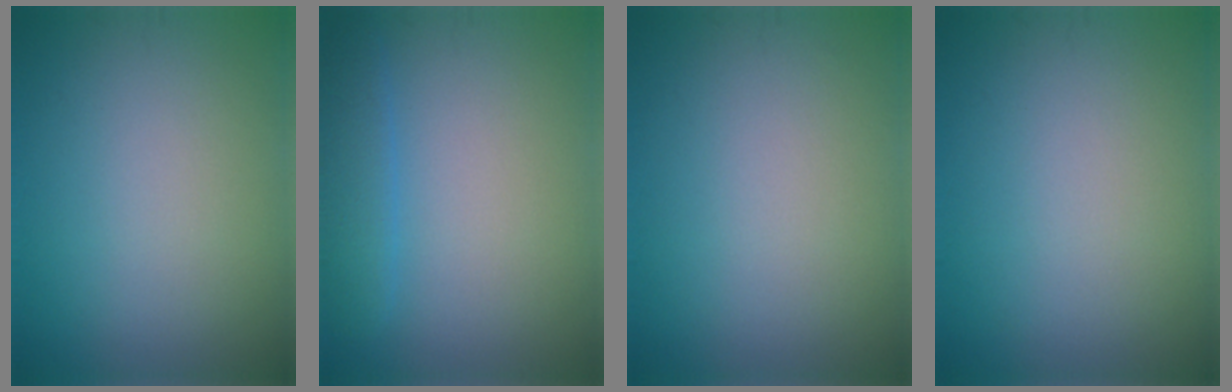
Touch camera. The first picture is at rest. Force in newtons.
{"total": 2.4, "press": 2.4, "slide": 0.2}
{"total": 0.0}
{"total": 0.0}